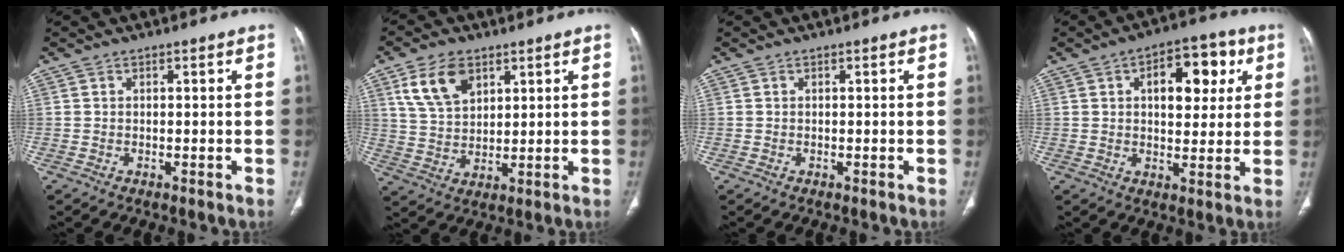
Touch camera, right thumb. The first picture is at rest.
{"total": 9.5, "force": [4.8, 5.8, 5.9], "torque": [-0.096, -0.015, 0.098]}
{"total": 0.0}
{"total": 11.8, "force": [3.7, 6.6, 9.1], "torque": [-0.086, 0.005, 0.048]}